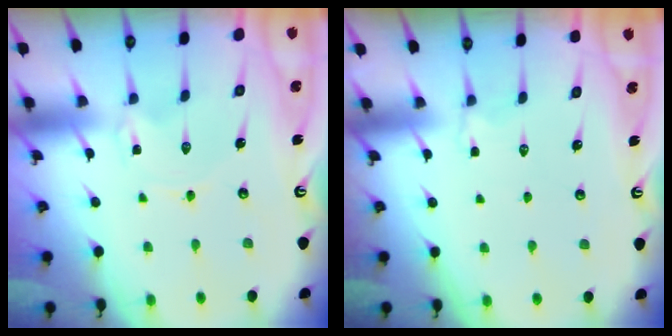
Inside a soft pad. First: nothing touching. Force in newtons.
{"total": 2.3, "press": 2.0, "slide": 1.2}